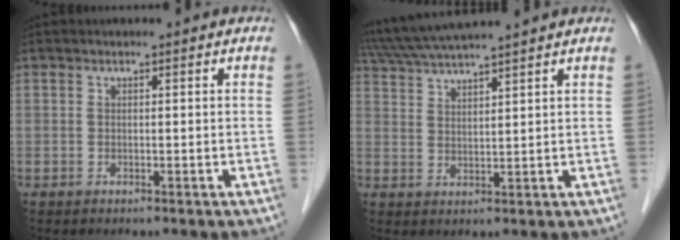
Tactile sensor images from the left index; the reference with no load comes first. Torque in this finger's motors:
{"motor_torque": [0.20, -0.36, 0.69, 0.20]}